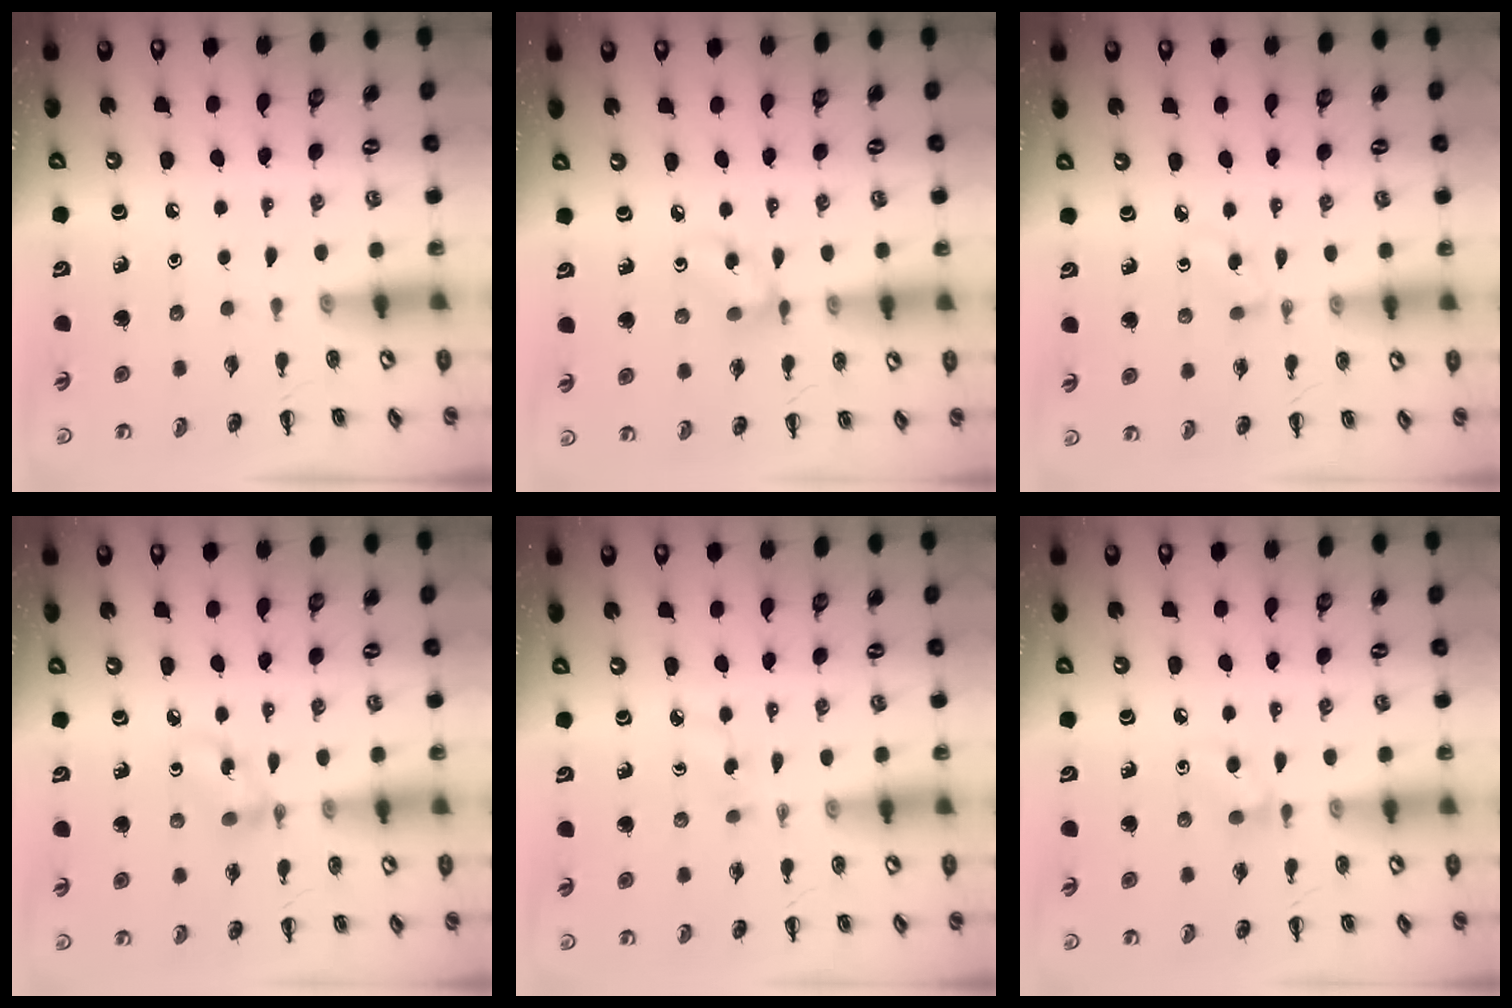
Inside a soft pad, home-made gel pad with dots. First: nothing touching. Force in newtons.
{"total": 6.2, "press": 6.2, "slide": 0.3}
{"total": 2.9, "press": 2.6, "slide": 1.2}
{"total": 4.4, "press": 4.3, "slide": 0.6}
{"total": 2.9, "press": 2.7, "slide": 1.1}
{"total": 5.9, "press": 5.6, "slide": 1.8}